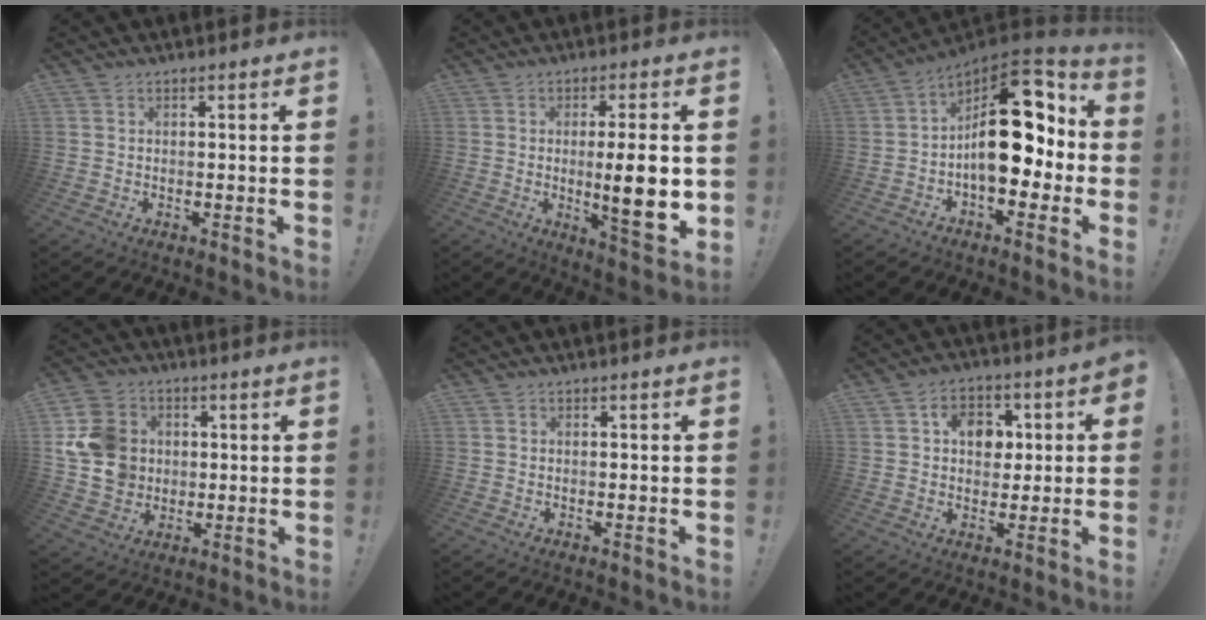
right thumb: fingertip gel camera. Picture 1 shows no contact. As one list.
[{"total": 12.9, "force": [-0.3, 2.0, 12.8], "torque": [-0.188, -0.015, -0.010]}, {"total": 20.3, "force": [1.3, 11.2, 16.9], "torque": [-0.250, 0.004, 0.028]}, {"total": 14.2, "force": [1.9, 12.6, 6.3], "torque": [-0.113, 0.001, 0.046]}, {"total": 0.0}, {"total": 9.6, "force": [1.6, 7.7, 5.4], "torque": [-0.073, 0.009, 0.031]}]